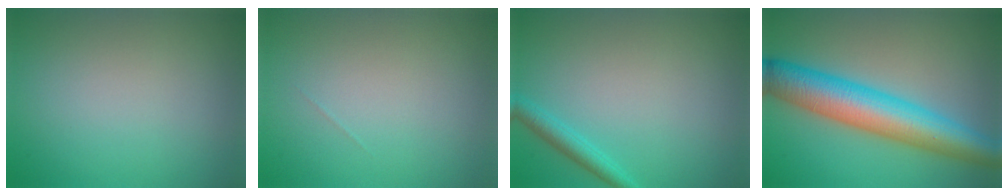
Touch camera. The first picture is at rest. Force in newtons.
{"total": 0.0}
{"total": 1.9, "press": 1.9, "slide": 0.1}
{"total": 8.7, "press": 8.7, "slide": 0.1}